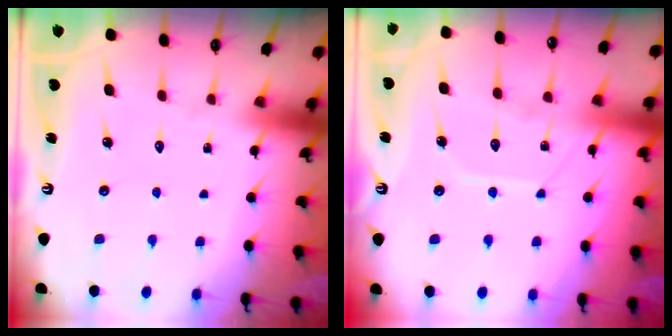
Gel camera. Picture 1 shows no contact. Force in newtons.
{"total": 8.2, "press": 8.1, "slide": 0.8}